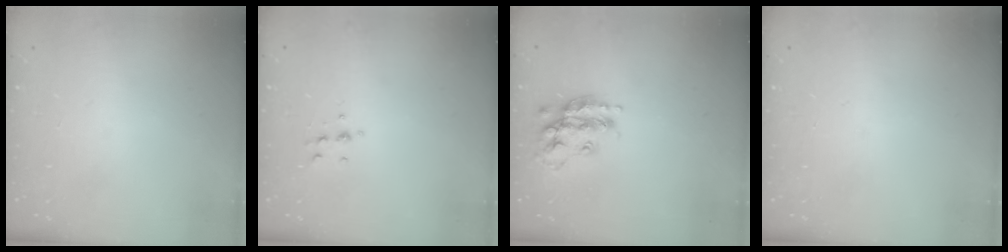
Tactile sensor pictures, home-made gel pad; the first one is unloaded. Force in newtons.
{"total": 5.8, "press": 5.8, "slide": 0.6}
{"total": 16.3, "press": 16.3, "slide": 0.8}
{"total": 0.0}